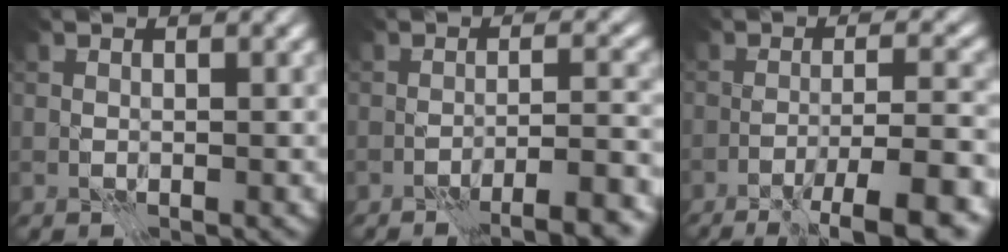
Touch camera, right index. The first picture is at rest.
{"total": 6.0, "force": [-4.4, 0.9, 4.0], "torque": [-0.044, 0.010, -0.061]}
{"total": 8.2, "force": [-5.5, 0.9, 6.1], "torque": [-0.076, 0.010, -0.083]}